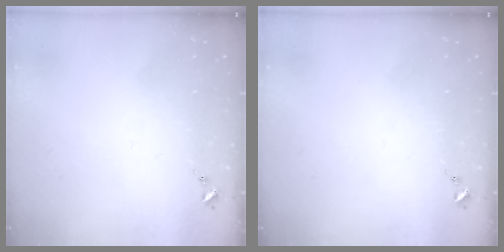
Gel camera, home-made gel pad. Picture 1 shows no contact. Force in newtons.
{"total": 0.0}